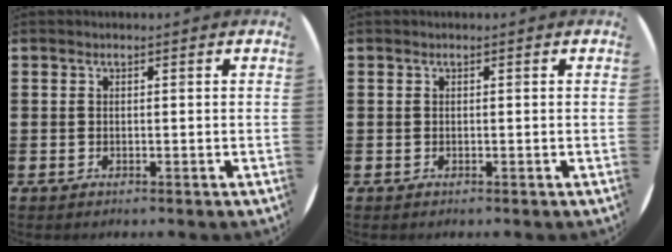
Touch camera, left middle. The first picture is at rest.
{"total": 0.0}